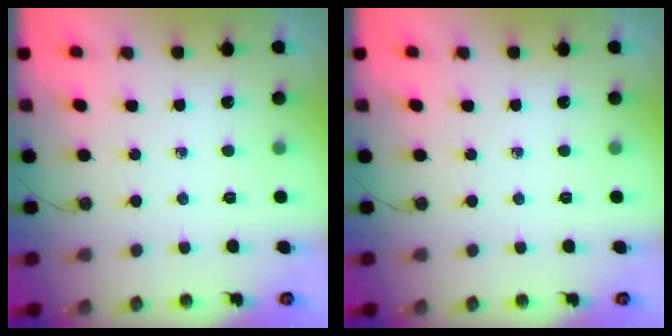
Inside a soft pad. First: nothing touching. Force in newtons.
{"total": 0.0}